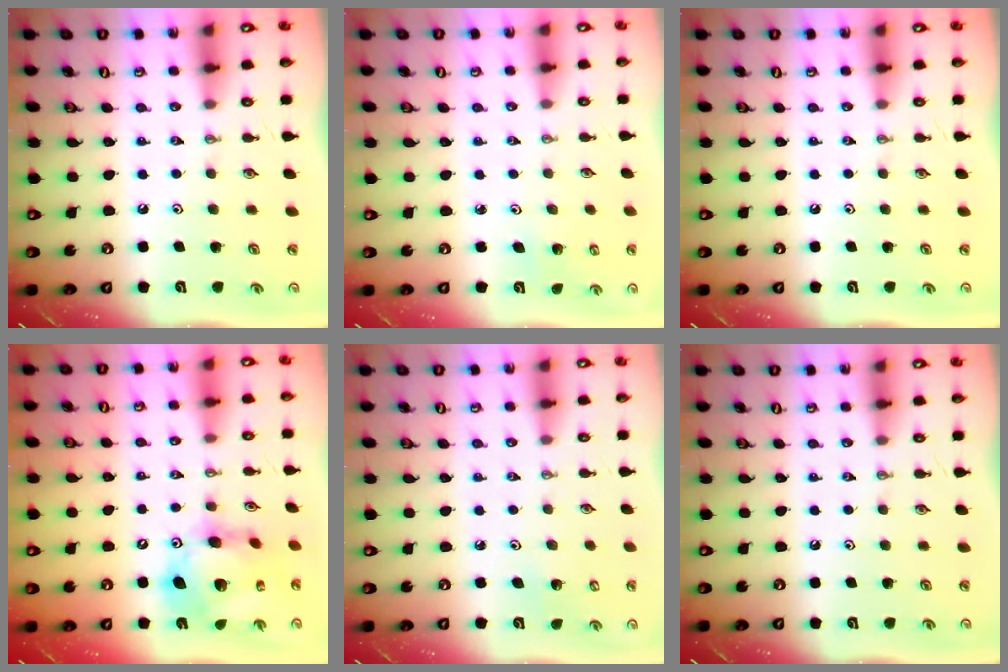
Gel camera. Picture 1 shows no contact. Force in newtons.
{"total": 1.4, "press": 1.4, "slide": 0.1}
{"total": 0.0}
{"total": 17.1, "press": 17.0, "slide": 1.8}
{"total": 3.0, "press": 2.9, "slide": 0.3}
{"total": 0.0}